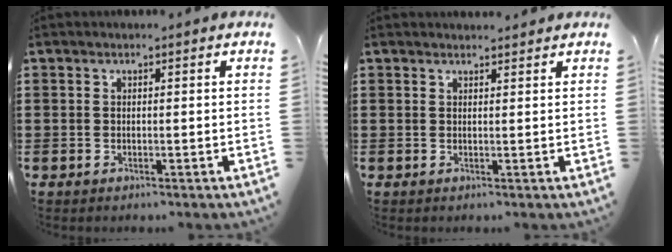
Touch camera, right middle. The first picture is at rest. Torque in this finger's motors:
{"motor_torque": [0.10, -0.03, -0.02, 0.00]}